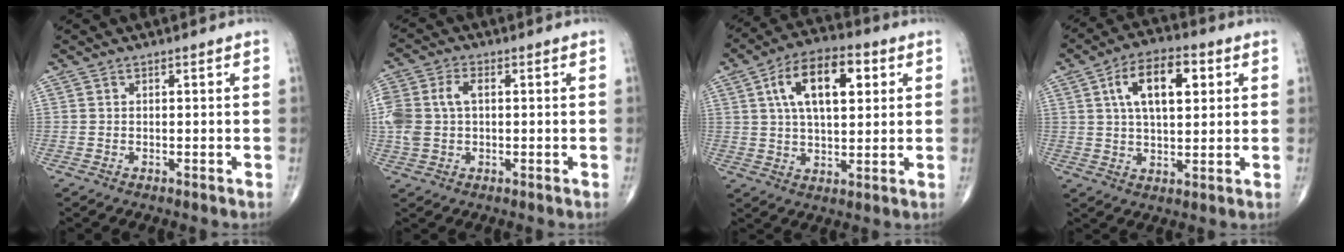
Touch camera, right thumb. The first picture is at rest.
{"total": 8.9, "force": [0.8, 5.8, 6.7], "torque": [-0.168, 0.022, 0.019]}
{"total": 14.7, "force": [4.5, 7.4, 11.9], "torque": [-0.184, 0.004, 0.072]}
{"total": 12.4, "force": [3.8, 6.2, 10.1], "torque": [-0.154, 0.002, 0.060]}